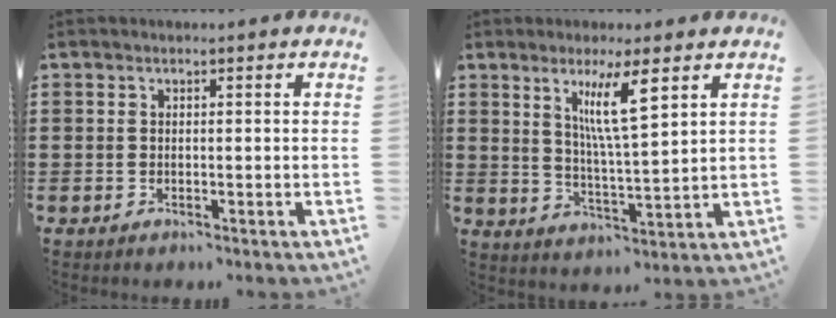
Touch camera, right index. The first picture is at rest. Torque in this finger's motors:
{"motor_torque": [1.48, 0.66, 0.30, 0.20]}